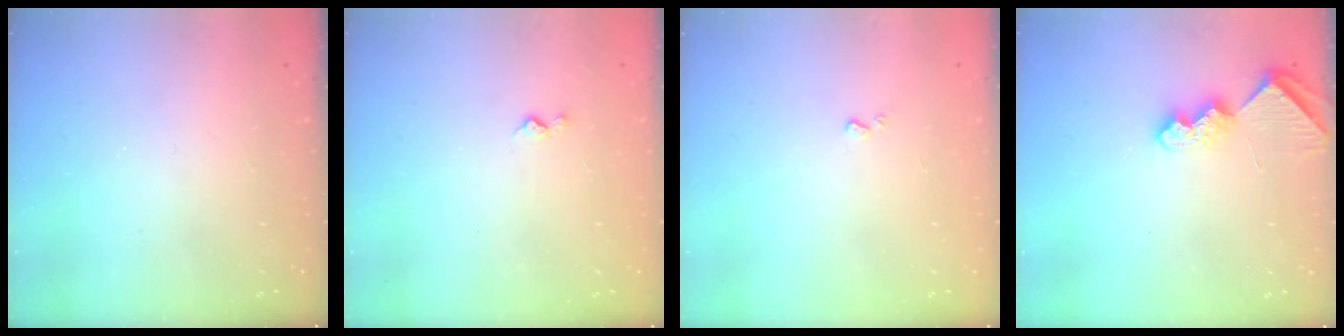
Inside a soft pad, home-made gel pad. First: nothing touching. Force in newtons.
{"total": 3.0, "press": 3.0, "slide": 0.5}
{"total": 0.7, "press": 0.7, "slide": 0.2}
{"total": 6.9, "press": 6.9, "slide": 0.6}